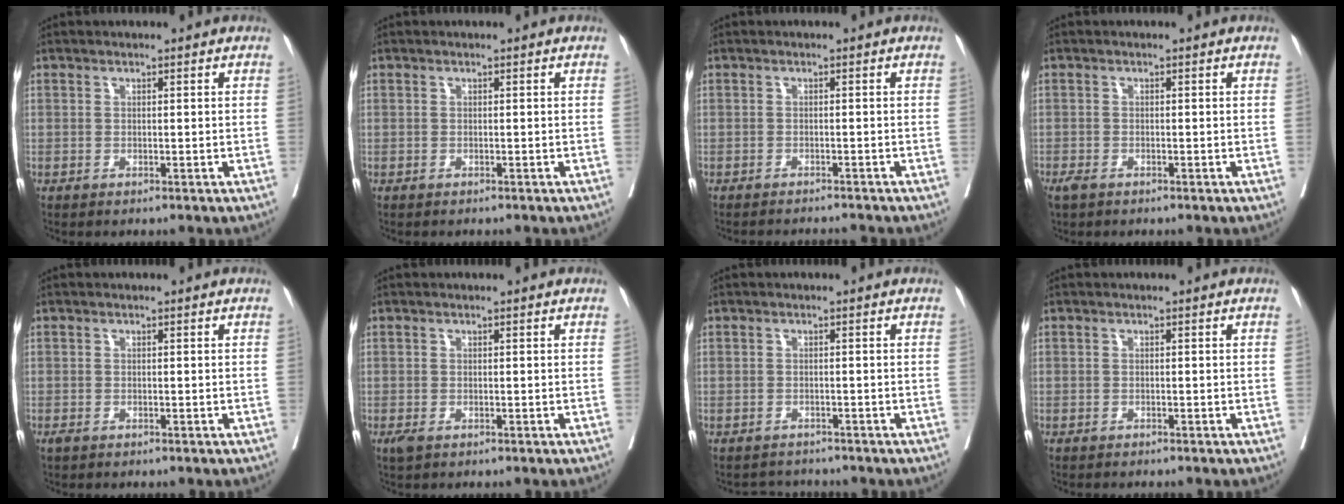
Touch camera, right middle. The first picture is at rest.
{"total": 0.7, "force": [-0.6, 0.2, 0.1], "torque": [-0.011, -0.001, -0.011]}
{"total": 5.3, "force": [-5.2, -0.2, 1.1], "torque": [-0.007, -0.008, -0.065]}
{"total": 1.7, "force": [-1.3, 0.8, 0.9], "torque": [-0.021, -0.004, -0.020]}
{"total": 0.6, "force": [-0.4, 0.3, 0.3], "torque": [-0.011, -0.002, -0.006]}
{"total": 0.8, "force": [-0.5, 0.4, 0.5], "torque": [-0.013, -0.002, -0.006]}
{"total": 2.2, "force": [-2.1, 0.4, -0.6], "torque": [0.011, -0.007, -0.032]}
{"total": 1.1, "force": [-1.0, 0.1, 0.3], "torque": [-0.014, -0.005, -0.013]}